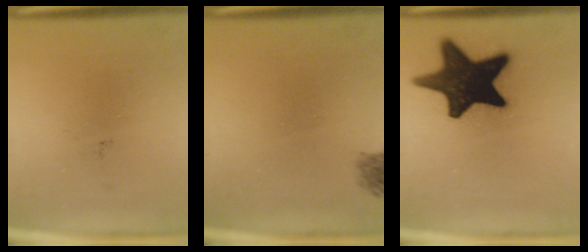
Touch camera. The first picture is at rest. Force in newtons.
{"total": 1.8}
{"total": 18.1}